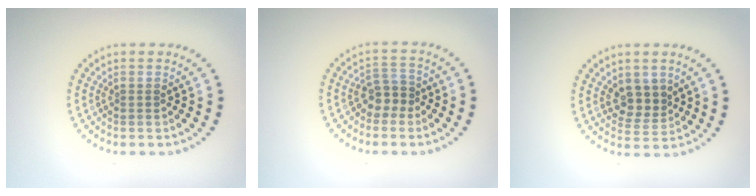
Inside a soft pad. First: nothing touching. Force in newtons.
{"total": 2.1, "press": 1.8, "slide": 0.9}
{"total": 2.8, "press": 2.5, "slide": 1.3}